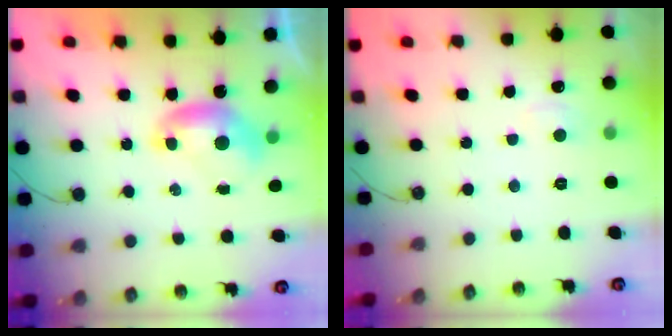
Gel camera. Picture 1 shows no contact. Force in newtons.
{"total": 3.4, "press": 3.3, "slide": 0.4}